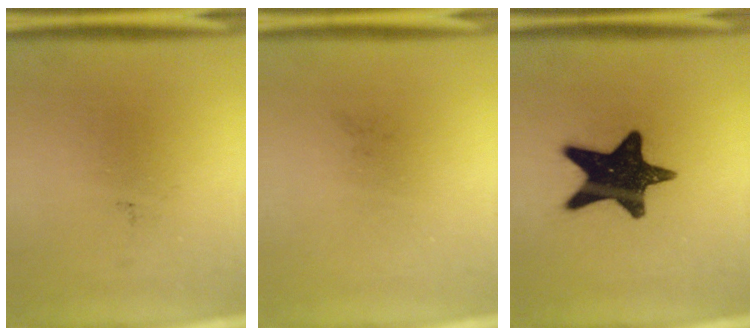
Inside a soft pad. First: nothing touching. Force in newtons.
{"total": 0.0}
{"total": 16.5}